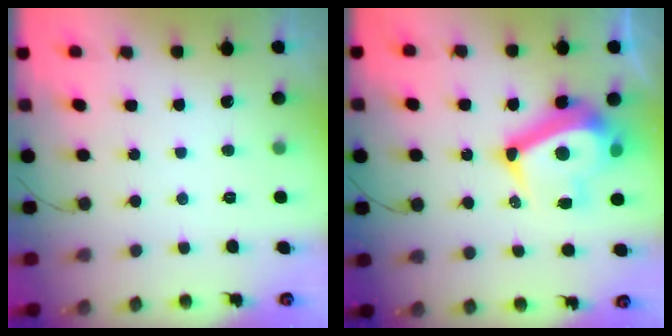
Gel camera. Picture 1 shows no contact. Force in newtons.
{"total": 12.8, "press": 12.5, "slide": 2.9}